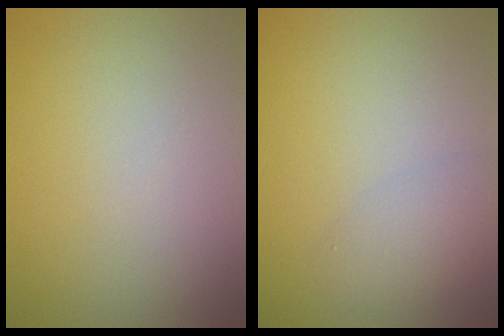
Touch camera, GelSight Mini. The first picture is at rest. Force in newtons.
{"total": 2.1, "press": 2.1, "slide": 0.1}